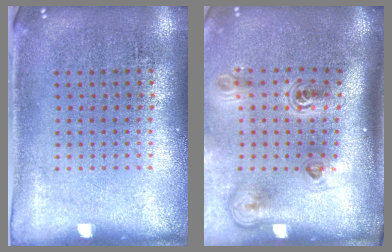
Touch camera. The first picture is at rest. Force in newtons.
{"total": 2.3, "press": 1.5, "slide": 1.8}